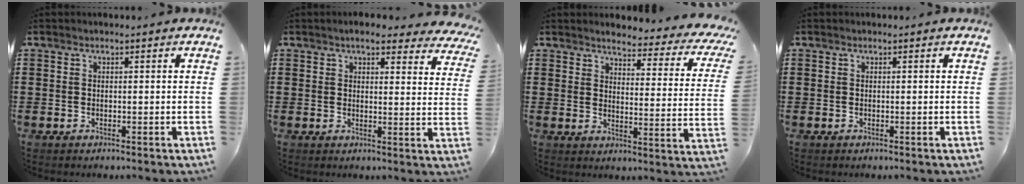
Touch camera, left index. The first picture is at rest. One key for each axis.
{"total": 4.7, "fx": 4.1, "fy": 0.9, "fz": 2.0, "tx": -0.038, "ty": -0.013, "tz": 0.071}
{"total": 3.5, "fx": 3.0, "fy": 0.3, "fz": 1.7, "tx": -0.044, "ty": -0.029, "tz": 0.041}
{"total": 0.0}